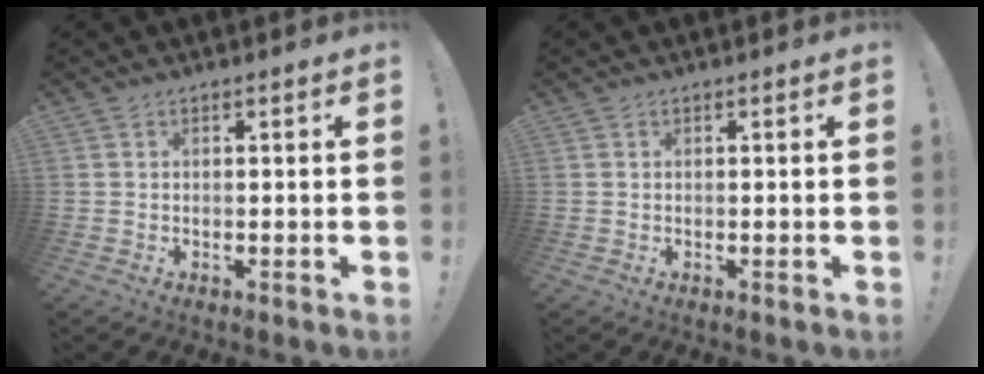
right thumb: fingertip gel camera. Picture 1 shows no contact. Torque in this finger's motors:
{"motor_torque": [-0.02, 0.00, -0.01, 0.01, 0.01]}